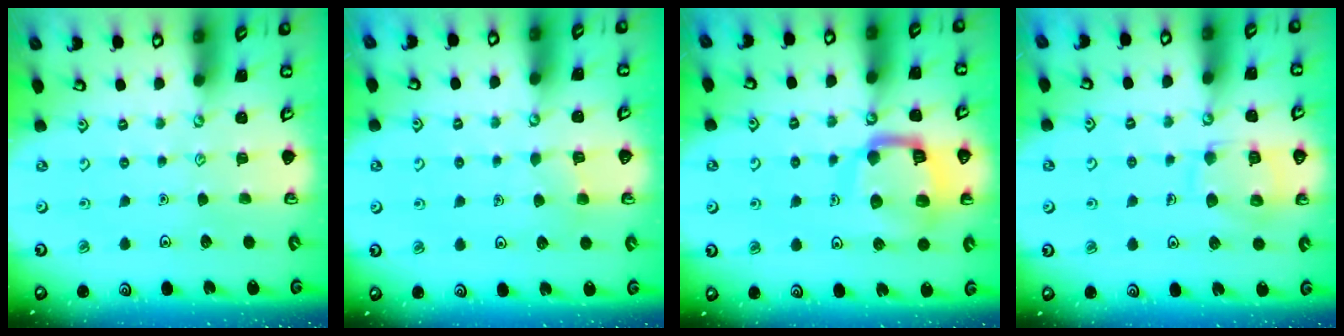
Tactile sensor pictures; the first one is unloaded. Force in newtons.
{"total": 4.9, "press": 4.8, "slide": 0.4}
{"total": 15.5, "press": 15.4, "slide": 1.7}
{"total": 11.5, "press": 11.4, "slide": 1.2}